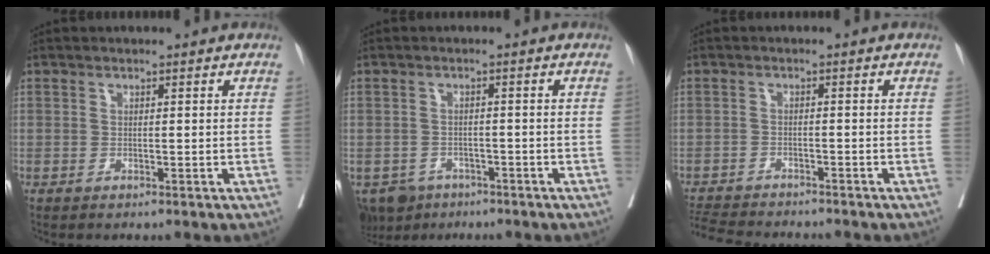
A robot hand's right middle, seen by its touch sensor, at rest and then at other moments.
{"total": 5.2, "force": [-3.8, 3.4, 0.7], "torque": [-0.006, 0.001, -0.060]}
{"total": 9.1, "force": [-8.6, 1.0, 2.9], "torque": [-0.045, -0.009, -0.134]}